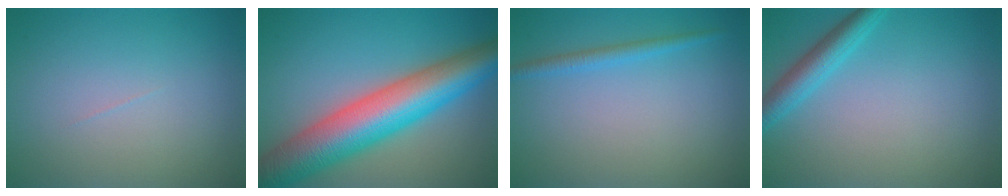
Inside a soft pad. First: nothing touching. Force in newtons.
{"total": 11.2, "press": 11.2, "slide": 0.4}
{"total": 1.5, "press": 1.5, "slide": 0.1}
{"total": 3.0, "press": 3.0, "slide": 0.1}